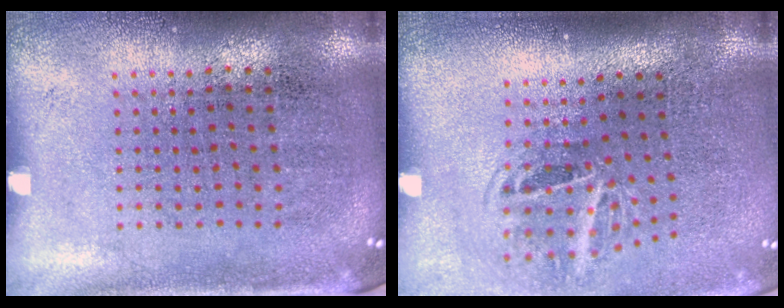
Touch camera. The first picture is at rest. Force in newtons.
{"total": 2.0, "press": 1.3, "slide": 1.5}